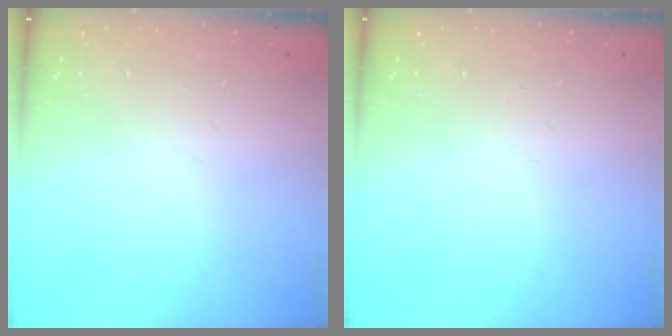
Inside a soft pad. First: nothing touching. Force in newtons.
{"total": 0.0}